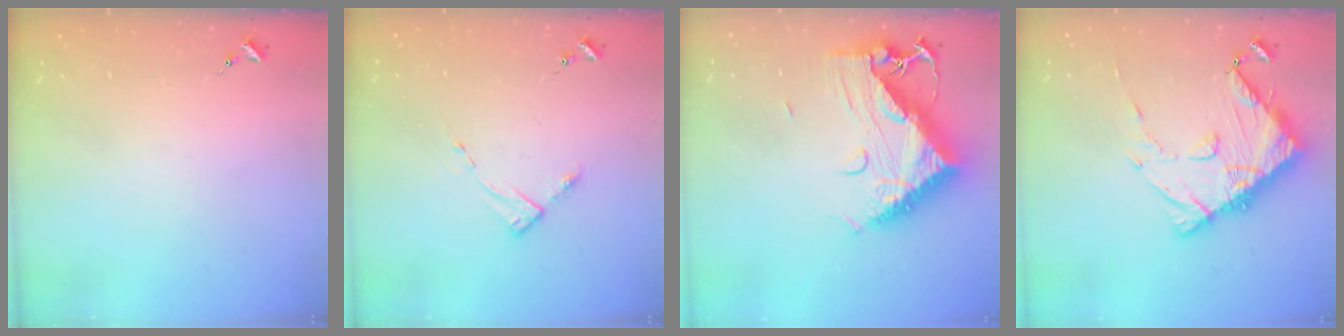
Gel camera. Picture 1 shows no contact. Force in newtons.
{"total": 2.8, "press": 2.8, "slide": 0.4}
{"total": 15.7, "press": 15.6, "slide": 1.5}
{"total": 14.1, "press": 14.0, "slide": 1.6}